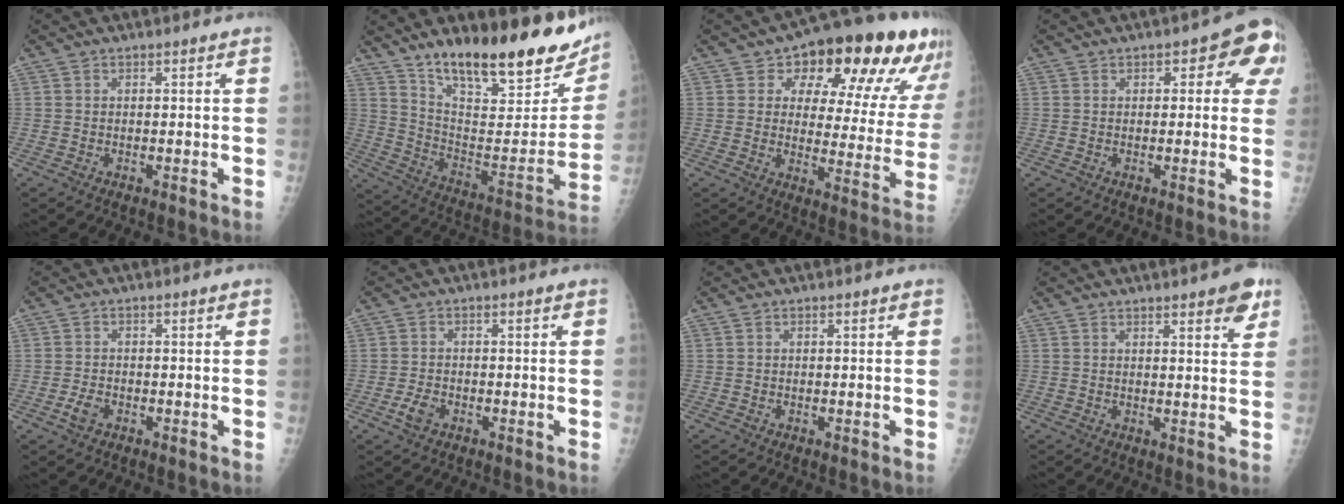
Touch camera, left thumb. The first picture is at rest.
{"total": 28.4, "force": [19.6, 9.2, 18.4], "torque": [-0.244, -0.076, 0.301]}
{"total": 22.0, "force": [12.9, 10.9, 14.1], "torque": [-0.149, -0.038, 0.166]}
{"total": 8.0, "force": [2.6, 4.0, 6.4], "torque": [-0.030, 0.001, 0.018]}
{"total": 2.3, "force": [-1.1, 1.4, 1.5], "torque": [-0.031, 0.003, -0.021]}
{"total": 2.8, "force": [-1.3, 1.7, 1.7], "torque": [-0.036, 0.004, -0.024]}
{"total": 0.0}
{"total": 5.8, "force": [3.6, 1.5, 4.2], "torque": [-0.039, -0.016, 0.042]}